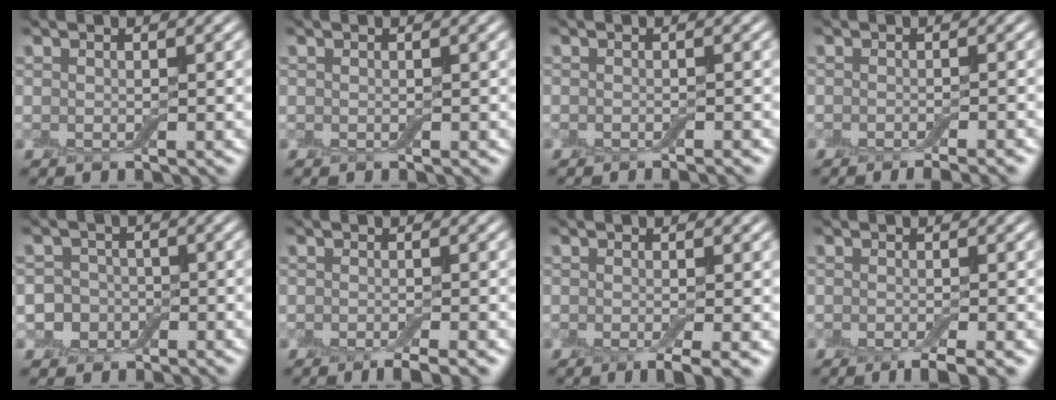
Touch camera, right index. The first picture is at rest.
{"total": 0.0}
{"total": 1.2, "force": [-0.9, 0.0, 0.7], "torque": [-0.007, -0.002, -0.013]}
{"total": 3.1, "force": [-2.1, 0.6, 2.1], "torque": [-0.021, 0.002, -0.029]}
{"total": 3.5, "force": [-1.1, 3.2, 1.1], "torque": [0.006, 0.004, -0.040]}
{"total": 2.6, "force": [-1.7, 0.4, 2.0], "torque": [-0.029, -0.002, -0.030]}
{"total": 3.4, "force": [-1.6, 0.9, 2.9], "torque": [-0.049, -0.007, -0.026]}
{"total": 2.9, "force": [-1.7, 0.5, 2.3], "torque": [-0.036, -0.004, -0.031]}